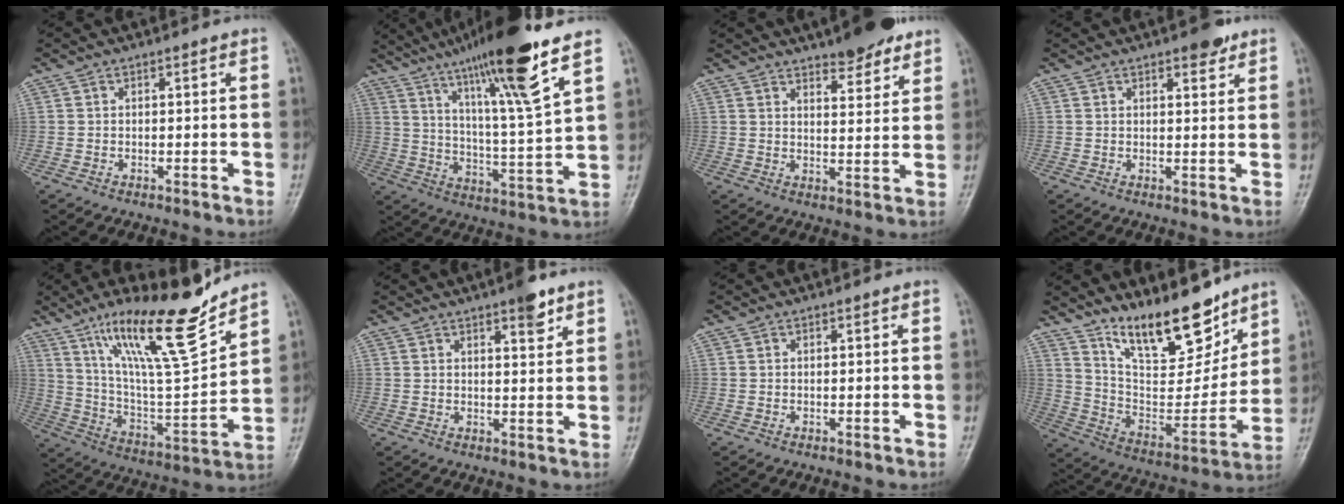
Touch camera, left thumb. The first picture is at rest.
{"total": 19.4, "force": [12.4, 1.2, 14.9], "torque": [-0.237, -0.055, 0.205]}
{"total": 8.4, "force": [6.4, 2.7, 4.6], "torque": [-0.039, -0.042, 0.094]}
{"total": 3.8, "force": [2.6, 1.5, 2.4], "torque": [-0.020, -0.012, 0.034]}
{"total": 20.6, "force": [14.6, 3.4, 14.1], "torque": [-0.206, -0.083, 0.259]}
{"total": 4.5, "force": [3.0, 1.2, 3.1], "torque": [-0.034, -0.017, 0.041]}
{"total": 0.0}
{"total": 17.9, "force": [13.2, 6.3, 10.3], "torque": [-0.119, -0.087, 0.236]}